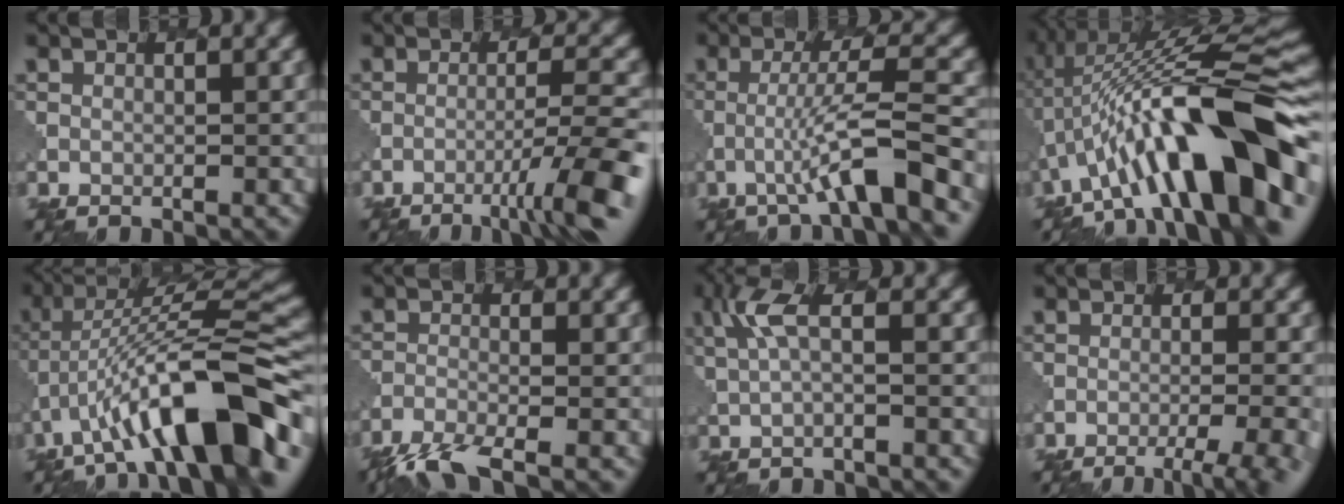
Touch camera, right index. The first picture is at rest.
{"total": 6.9, "force": [-3.4, 0.8, 5.9], "torque": [-0.084, 0.009, -0.056]}
{"total": 5.6, "force": [-2.0, 0.5, 5.2], "torque": [-0.083, 0.014, -0.041]}
{"total": 14.6, "force": [-3.1, 3.8, 13.7], "torque": [-0.193, 0.038, -0.048]}
{"total": 12.2, "force": [-5.1, 3.5, 10.5], "torque": [-0.165, 0.023, -0.077]}
{"total": 4.6, "force": [-3.7, 0.9, 2.5], "torque": [-0.047, -0.012, -0.078]}
{"total": 3.0, "force": [1.1, 0.6, 2.8], "torque": [-0.059, 0.002, 0.021]}
{"total": 5.8, "force": [-3.6, 1.5, 4.2], "torque": [-0.048, -0.006, -0.040]}